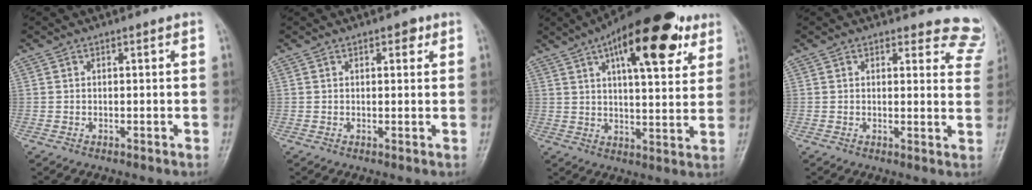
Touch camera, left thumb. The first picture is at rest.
{"total": 1.9, "force": [1.1, 1.0, 1.2], "torque": [-0.006, -0.002, 0.012]}
{"total": 20.9, "force": [10.5, 7.9, 16.3], "torque": [-0.215, -0.015, 0.152]}
{"total": 9.2, "force": [8.6, 3.2, 0.1], "torque": [0.062, -0.058, 0.056]}